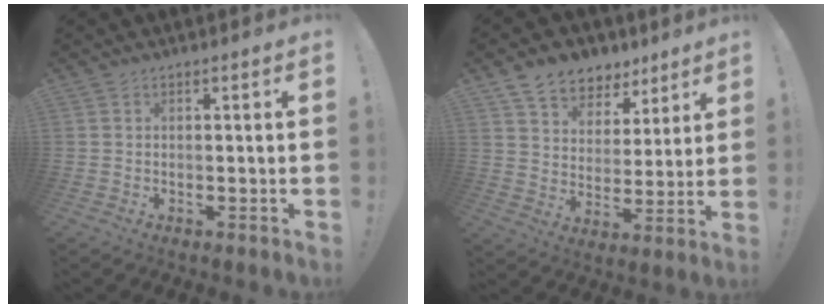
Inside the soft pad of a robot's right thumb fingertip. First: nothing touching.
{"total": 9.7, "force": [7.1, 6.2, 2.2], "torque": [-0.040, -0.050, 0.138]}